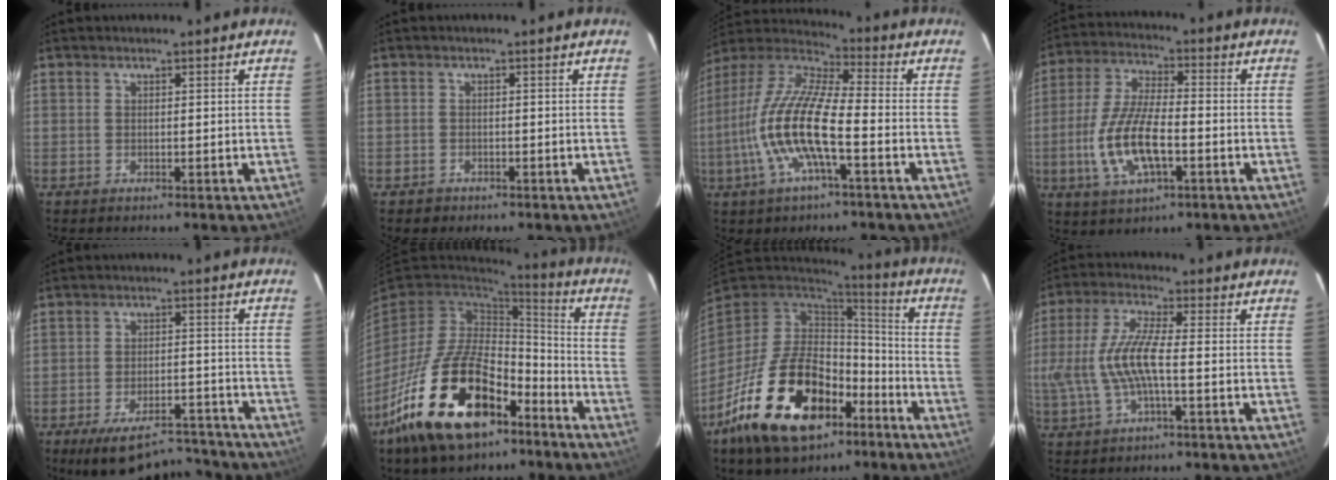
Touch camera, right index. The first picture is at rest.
{"total": 1.6, "force": [-1.1, 1.2, 0.1], "torque": [-0.006, 0.003, -0.015]}
{"total": 15.6, "force": [-4.4, 3.4, 14.6], "torque": [-0.296, -0.004, -0.094]}
{"total": 13.4, "force": [-3.7, 5.1, 11.7], "torque": [-0.249, -0.004, -0.070]}
{"total": 15.6, "force": [-13.4, 4.9, 6.2], "torque": [-0.115, 0.009, -0.180]}
{"total": 23.0, "force": [-13.1, 11.4, 15.0], "torque": [-0.294, -0.002, -0.220]}
{"total": 23.1, "force": [-11.5, 13.1, 15.1], "torque": [-0.310, -0.013, -0.182]}
{"total": 10.4, "force": [-1.6, 2.3, 10.0], "torque": [-0.216, 0.000, -0.024]}